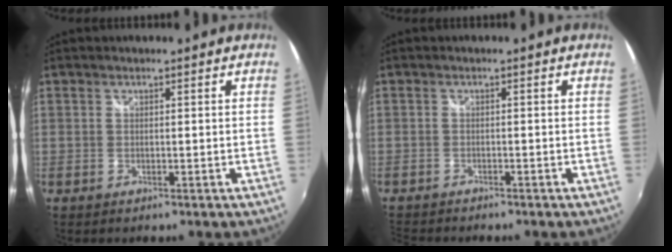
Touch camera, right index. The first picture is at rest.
{"total": 4.0, "force": [-3.8, 0.3, 1.1], "torque": [-0.037, -0.019, -0.067]}